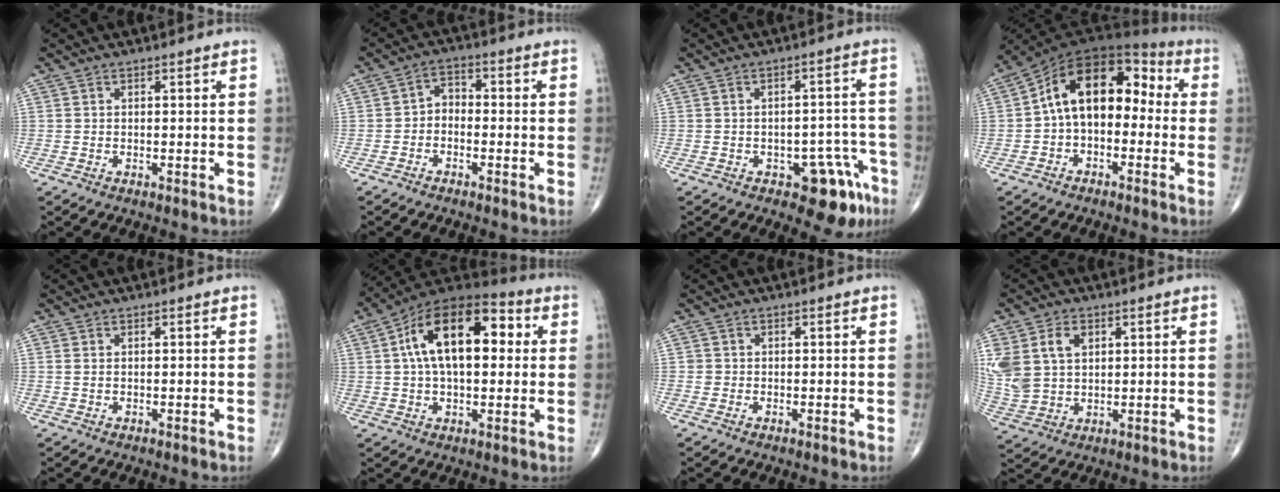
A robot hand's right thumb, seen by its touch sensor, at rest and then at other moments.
{"total": 3.6, "force": [-1.2, 2.6, 2.2], "torque": [-0.023, 0.026, -0.035]}
{"total": 9.1, "force": [-4.9, 4.5, 6.1], "torque": [-0.036, 0.035, -0.057]}
{"total": 14.4, "force": [-0.4, 9.3, 11.0], "torque": [-0.148, 0.055, -0.024]}
{"total": 0.7, "force": [0.3, 0.4, 0.6], "torque": [-0.015, 0.003, 0.008]}
{"total": 19.3, "force": [3.8, 10.2, 15.9], "torque": [-0.245, 0.029, 0.050]}
{"total": 0.8, "force": [-0.1, 0.8, 0.0], "torque": [0.004, 0.004, -0.002]}
{"total": 12.8, "force": [4.0, 9.1, 8.1], "torque": [-0.182, -0.001, 0.089]}